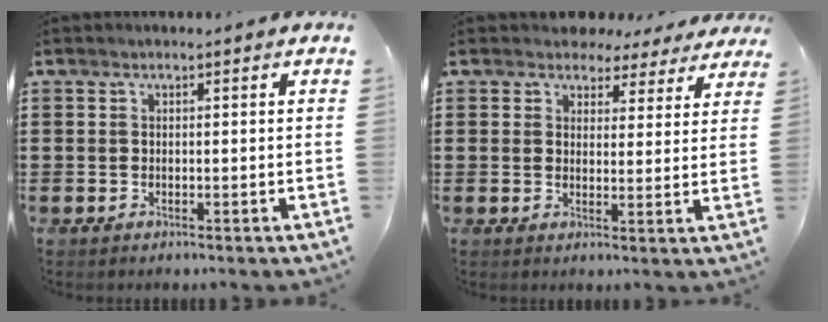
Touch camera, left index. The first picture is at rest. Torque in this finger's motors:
{"motor_torque": [2.14, 0.00, 0.35, -0.01]}